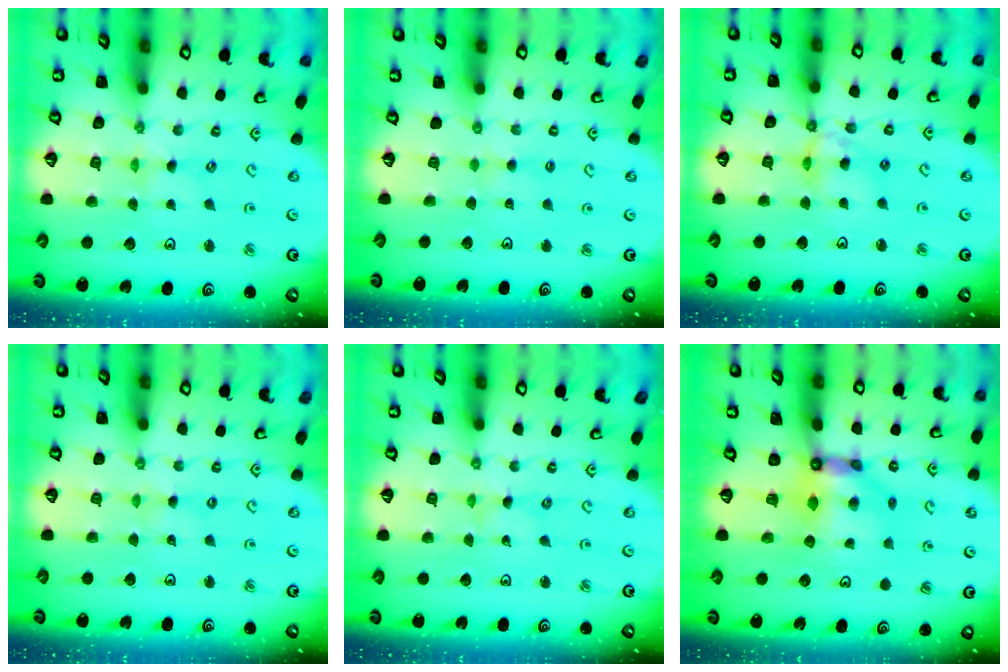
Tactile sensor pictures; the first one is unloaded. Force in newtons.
{"total": 1.7, "press": 1.6, "slide": 0.4}
{"total": 8.9, "press": 8.9, "slide": 0.7}
{"total": 1.0, "press": 0.9, "slide": 0.2}
{"total": 0.0}
{"total": 7.3, "press": 7.2, "slide": 0.7}